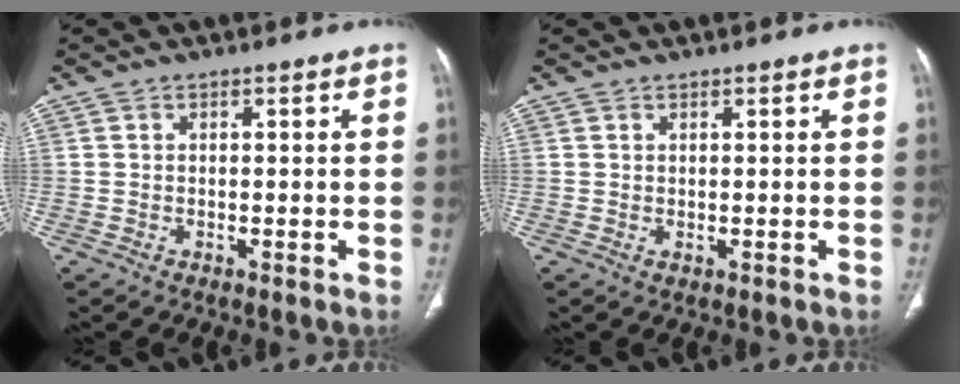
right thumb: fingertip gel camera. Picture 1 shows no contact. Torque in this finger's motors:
{"motor_torque": [-0.32, 0.06, -0.25, -0.12, -0.02]}